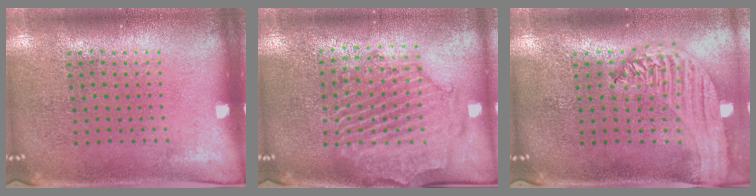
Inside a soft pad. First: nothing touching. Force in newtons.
{"total": 2.3, "press": 2.2, "slide": 0.8}
{"total": 2.2, "press": 2.0, "slide": 1.0}